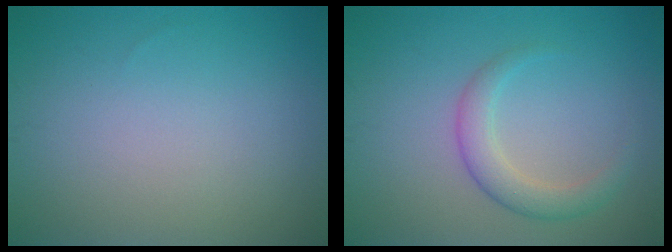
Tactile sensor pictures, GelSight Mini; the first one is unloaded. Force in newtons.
{"total": 2.8, "press": 2.8, "slide": 0.1}